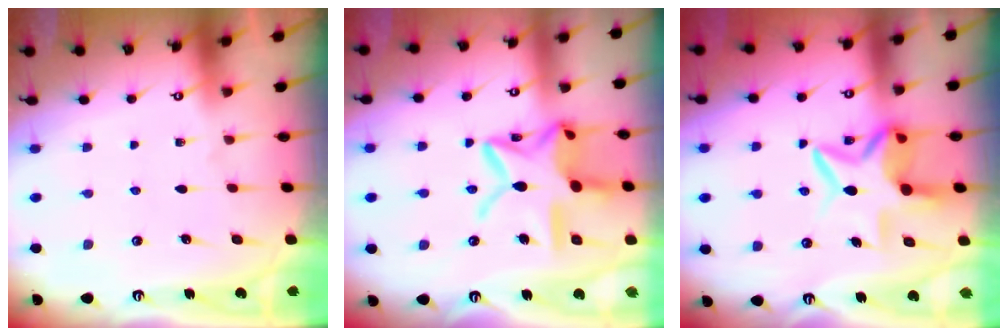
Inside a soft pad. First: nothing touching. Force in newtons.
{"total": 18.3, "press": 18.3, "slide": 1.4}
{"total": 8.2, "press": 8.1, "slide": 0.9}